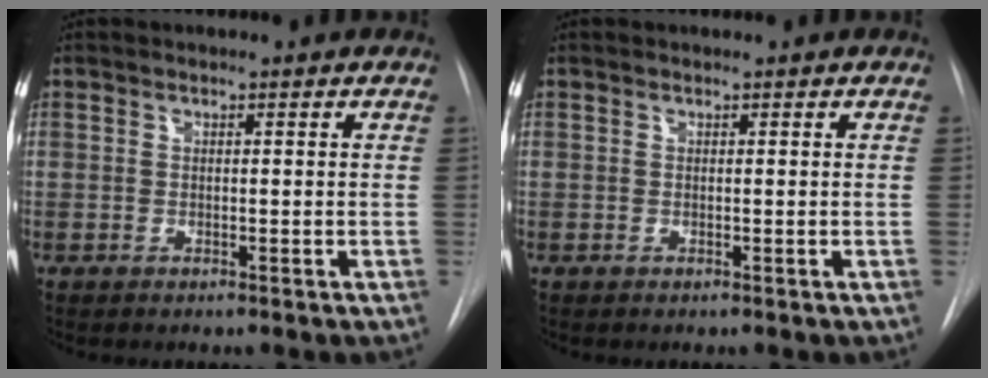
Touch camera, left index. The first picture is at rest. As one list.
[{"total": 0.0}]